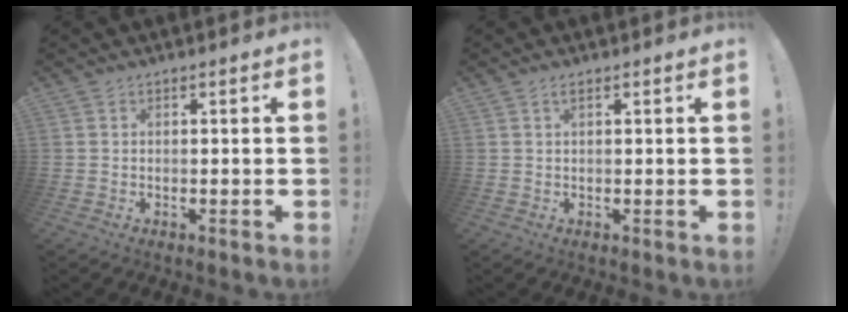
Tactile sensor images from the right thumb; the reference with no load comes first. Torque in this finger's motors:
{"motor_torque": [0.17, -0.01, 0.03, 0.04, -0.01]}